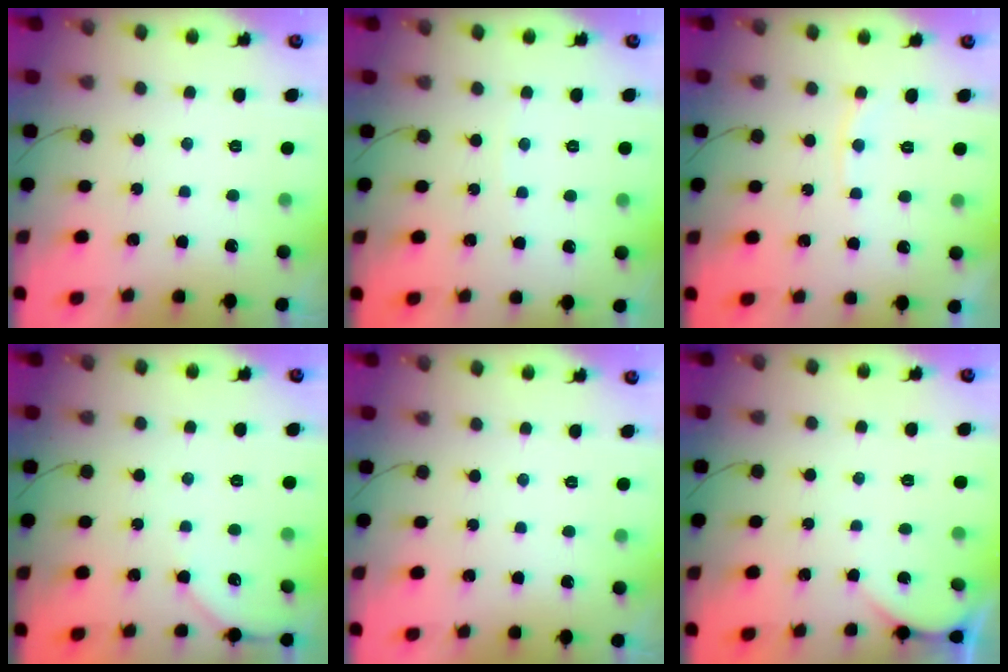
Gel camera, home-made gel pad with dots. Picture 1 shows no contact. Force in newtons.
{"total": 1.7, "press": 1.7, "slide": 0.2}
{"total": 5.1, "press": 5.1, "slide": 0.5}
{"total": 3.2, "press": 3.2, "slide": 0.5}
{"total": 0.0}
{"total": 2.4, "press": 2.4, "slide": 0.3}